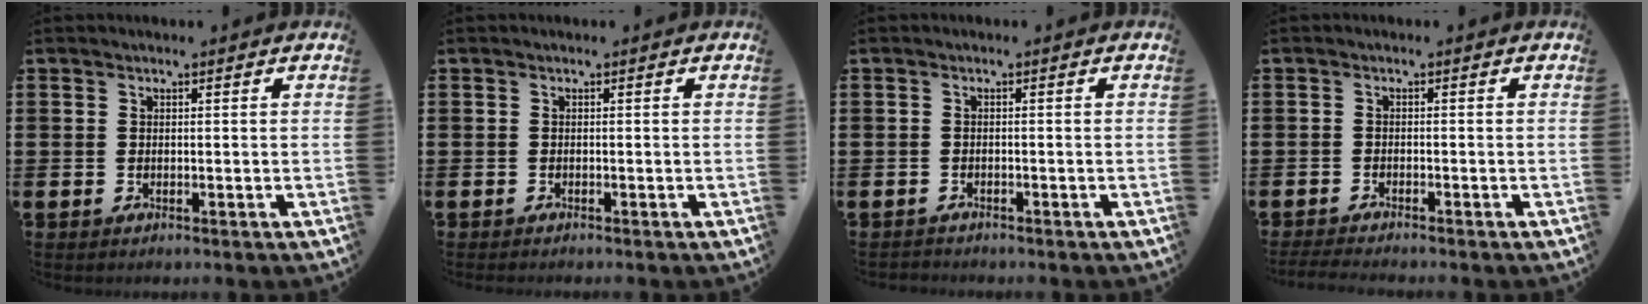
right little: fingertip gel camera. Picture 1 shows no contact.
{"total": 0.0}
{"total": 0.6, "force": [-0.6, 0.1, -0.1], "torque": [0.000, -0.002, -0.013]}
{"total": 1.1, "force": [-1.0, -0.1, 0.5], "torque": [-0.007, 0.003, -0.019]}